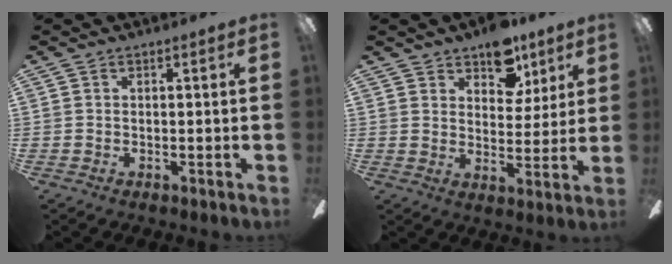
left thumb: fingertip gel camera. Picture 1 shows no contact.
{"total": 10.0, "force": [7.2, 5.7, 4.0], "torque": [-0.050, -0.037, 0.130]}